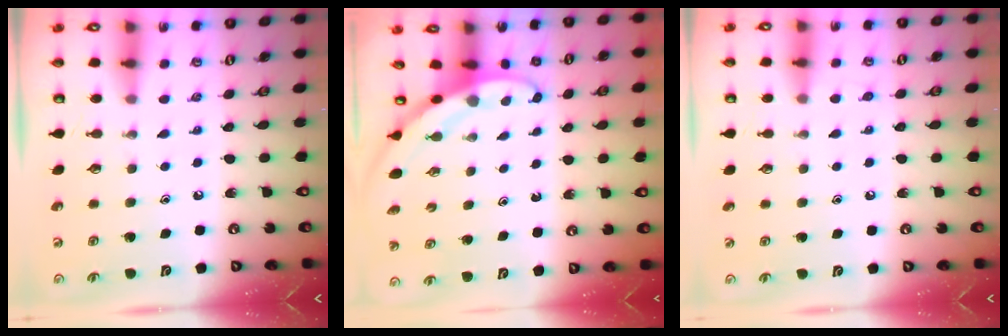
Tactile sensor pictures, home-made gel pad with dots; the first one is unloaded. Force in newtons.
{"total": 2.7, "press": 2.7, "slide": 0.0}
{"total": 3.6, "press": 3.5, "slide": 0.5}